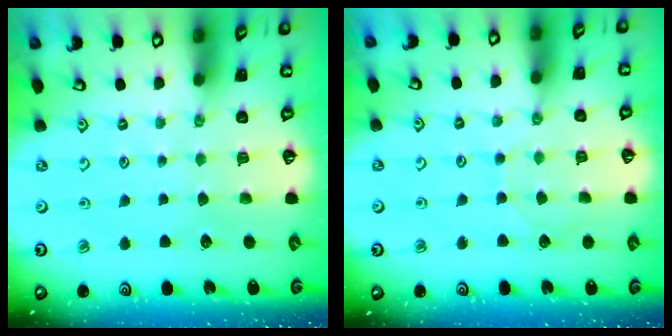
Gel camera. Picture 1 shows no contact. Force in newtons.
{"total": 5.4, "press": 5.4, "slide": 0.1}